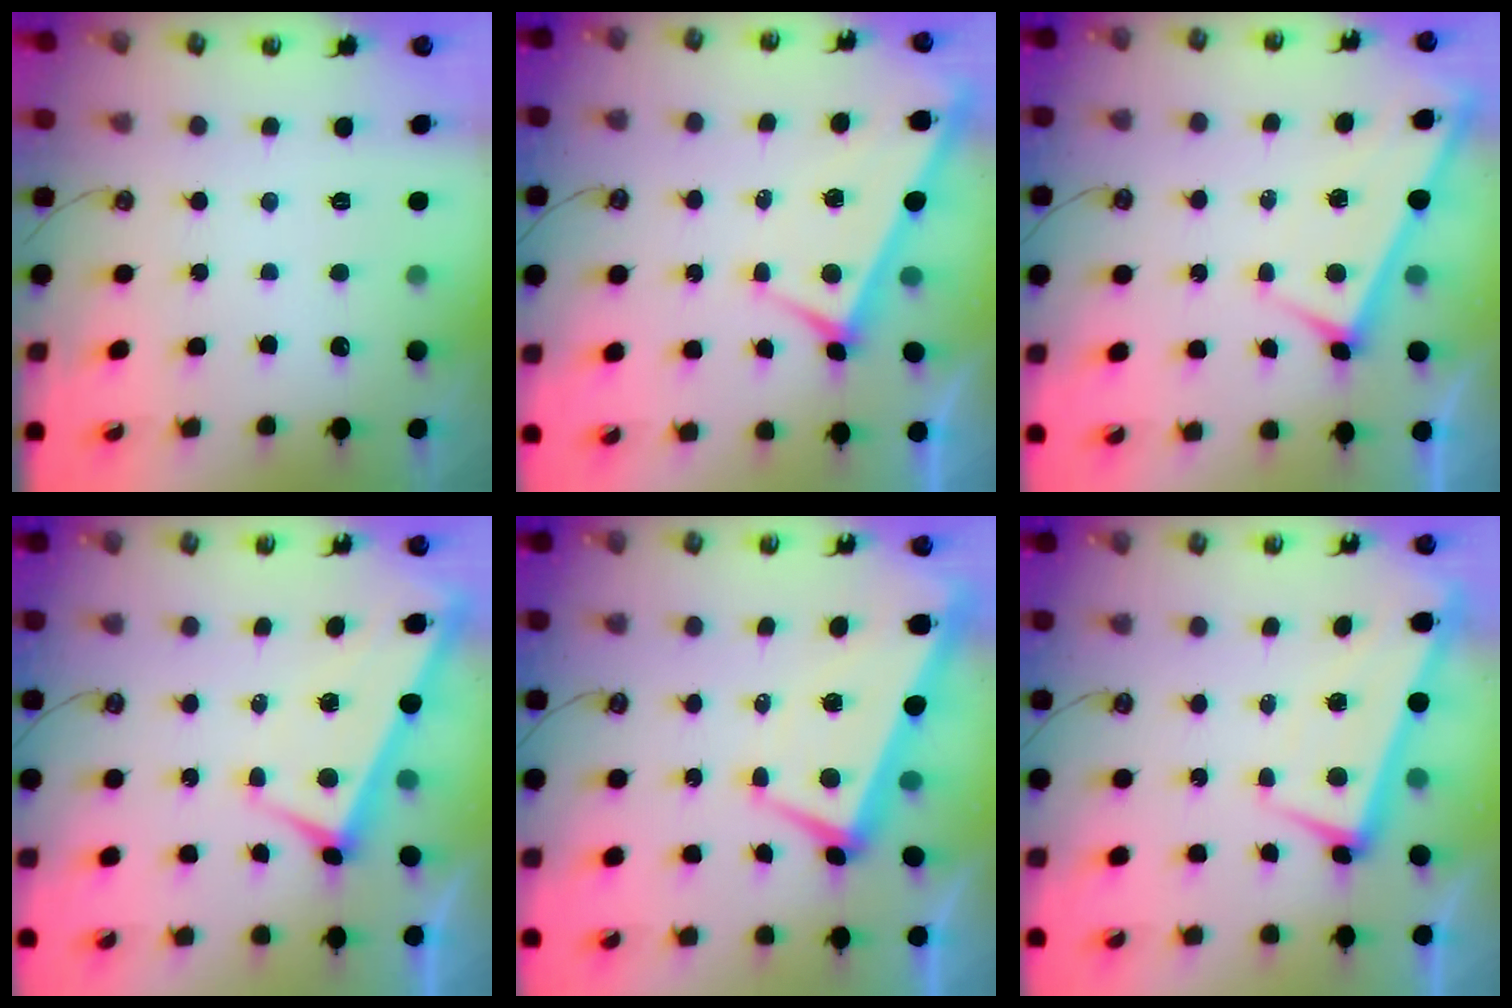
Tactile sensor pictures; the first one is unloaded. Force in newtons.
{"total": 3.9, "press": 3.8, "slide": 0.7}
{"total": 2.7, "press": 2.7, "slide": 0.4}
{"total": 3.0, "press": 2.9, "slide": 0.9}
{"total": 1.9, "press": 1.5, "slide": 1.2}
{"total": 2.1, "press": 1.3, "slide": 1.7}